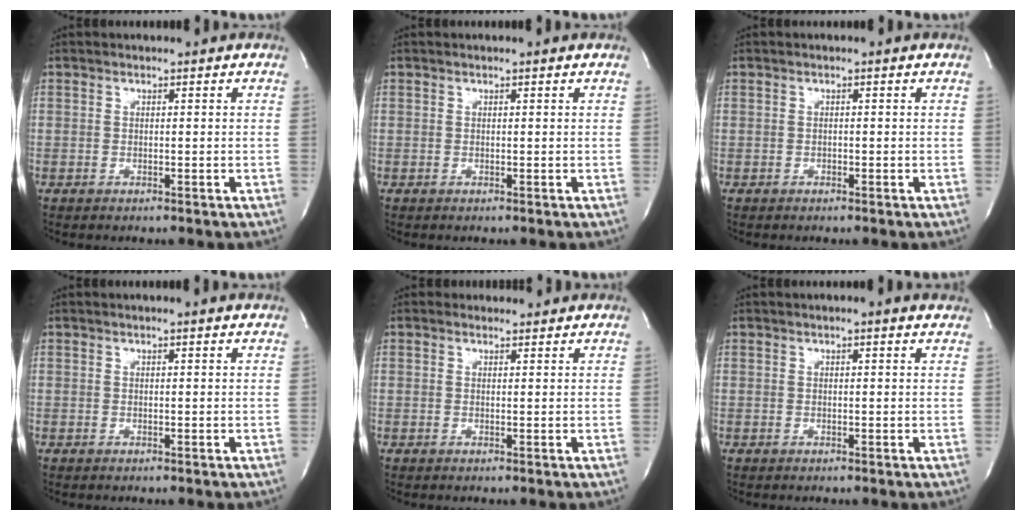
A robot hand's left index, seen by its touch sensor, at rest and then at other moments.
{"total": 0.0}
{"total": 0.6, "force": [-0.6, 0.1, 0.0], "torque": [0.000, -0.004, -0.013]}
{"total": 1.3, "force": [1.0, -0.2, 0.7], "torque": [-0.015, 0.006, 0.011]}
{"total": 1.5, "force": [1.4, 0.6, -0.2], "torque": [-0.008, 0.002, 0.013]}
{"total": 2.8, "force": [2.2, 0.1, 1.6], "torque": [-0.025, 0.009, 0.017]}